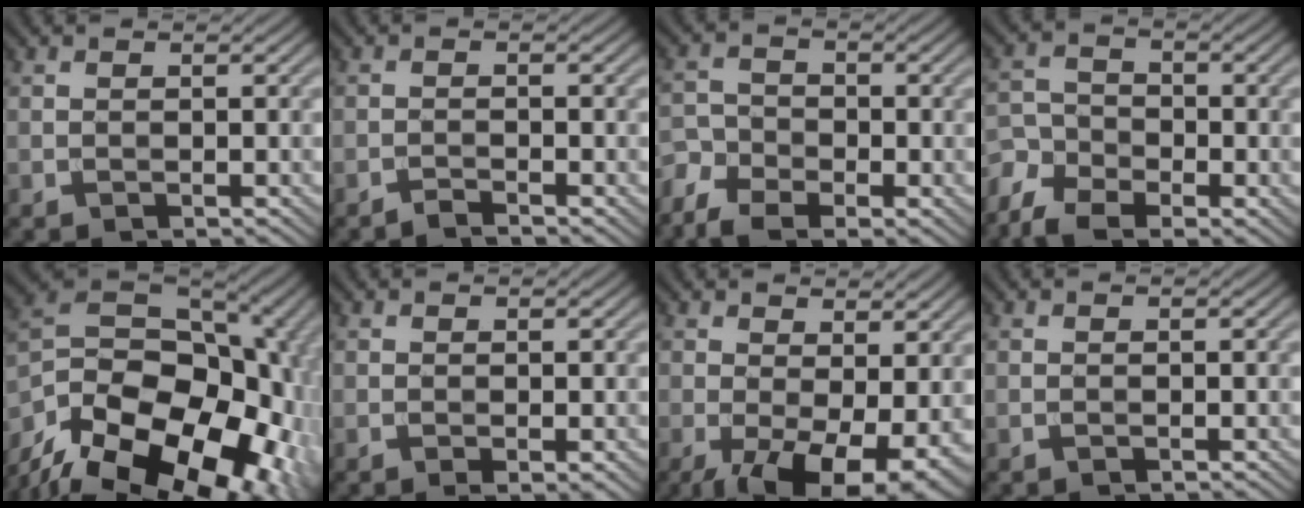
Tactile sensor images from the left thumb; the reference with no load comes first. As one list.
[{"total": 1.4, "force": [-1.2, 0.0, 0.6], "torque": [-0.008, 0.003, -0.028]}, {"total": 5.6, "force": [-4.0, 2.9, 2.5], "torque": [-0.056, -0.012, -0.086]}, {"total": 6.5, "force": [-4.7, 3.5, 3.0], "torque": [-0.068, -0.013, -0.101]}, {"total": 22.1, "force": [-11.6, 14.0, 12.7], "torque": [-0.254, -0.044, -0.146]}, {"total": 1.2, "force": [-0.3, 0.2, 1.2], "torque": [-0.022, -0.005, -0.005]}, {"total": 11.1, "force": [-2.7, 5.3, 9.4], "torque": [-0.152, -0.015, -0.033]}, {"total": 0.0}]